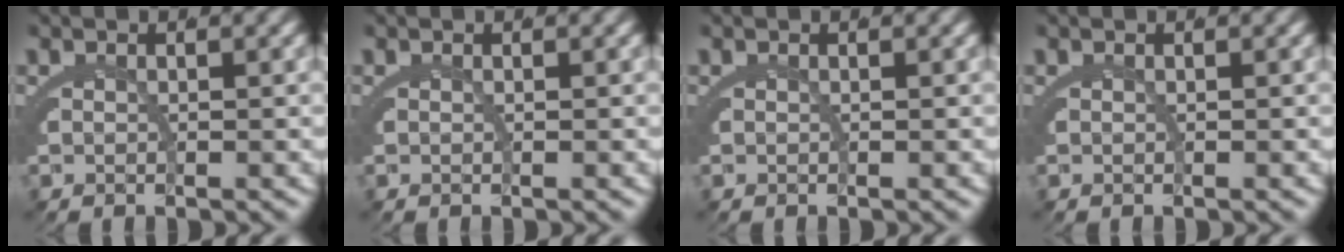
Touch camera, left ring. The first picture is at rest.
{"total": 0.0}
{"total": 0.0}
{"total": 0.0}